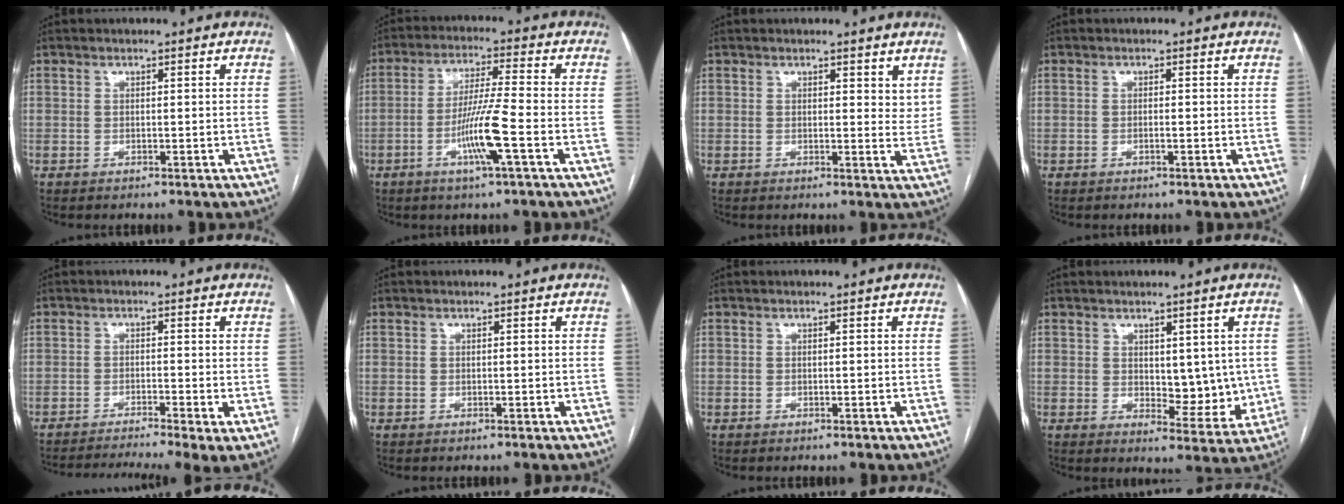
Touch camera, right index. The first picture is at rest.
{"total": 8.8, "force": [-3.3, -0.7, 8.1], "torque": [-0.157, -0.006, -0.063]}
{"total": 3.1, "force": [2.1, 1.5, 1.8], "torque": [-0.012, -0.011, 0.025]}
{"total": 0.6, "force": [-0.3, 0.0, 0.5], "torque": [-0.011, 0.001, -0.004]}
{"total": 10.7, "force": [-7.8, 0.5, 7.4], "torque": [-0.111, -0.007, -0.121]}
{"total": 0.0}
{"total": 0.0}
{"total": 6.6, "force": [0.7, 3.7, 5.5], "torque": [-0.056, -0.010, 0.021]}